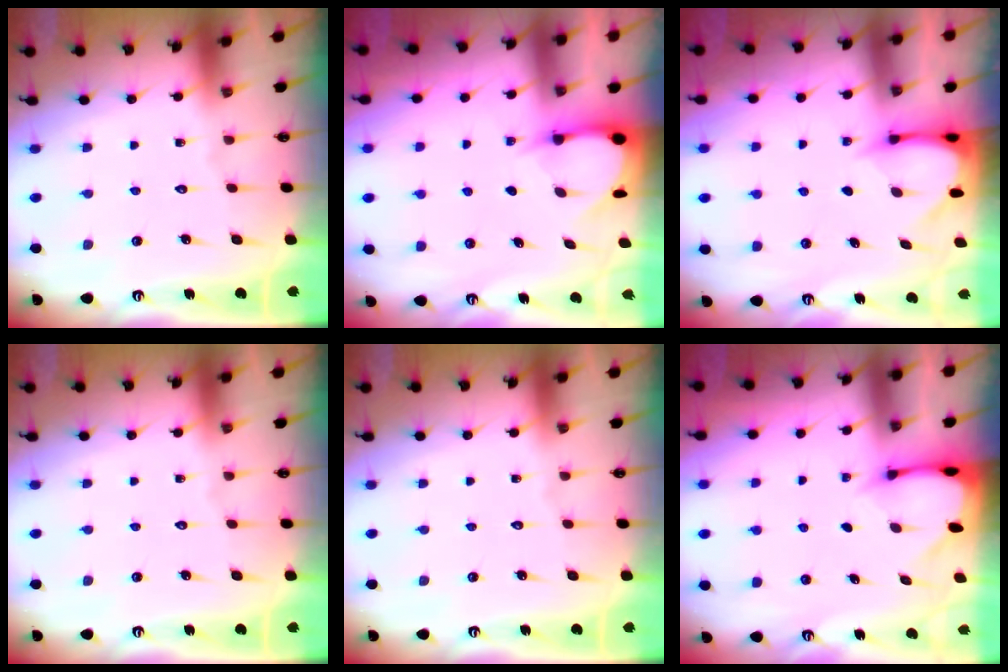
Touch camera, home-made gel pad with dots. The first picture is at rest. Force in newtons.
{"total": 3.5, "press": 3.5, "slide": 0.4}
{"total": 3.6, "press": 3.6, "slide": 0.3}
{"total": 0.0}
{"total": 0.0}
{"total": 2.3, "press": 2.3, "slide": 0.1}